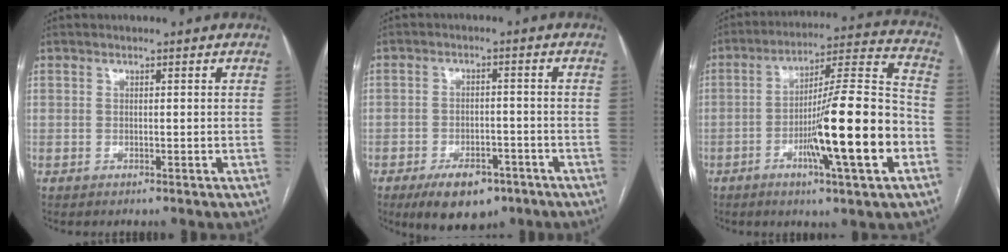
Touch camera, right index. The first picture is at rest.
{"total": 8.6, "force": [-5.6, 4.3, 4.9], "torque": [-0.075, -0.001, -0.085]}
{"total": 18.1, "force": [-5.6, 0.6, 17.2], "torque": [-0.272, -0.001, -0.089]}